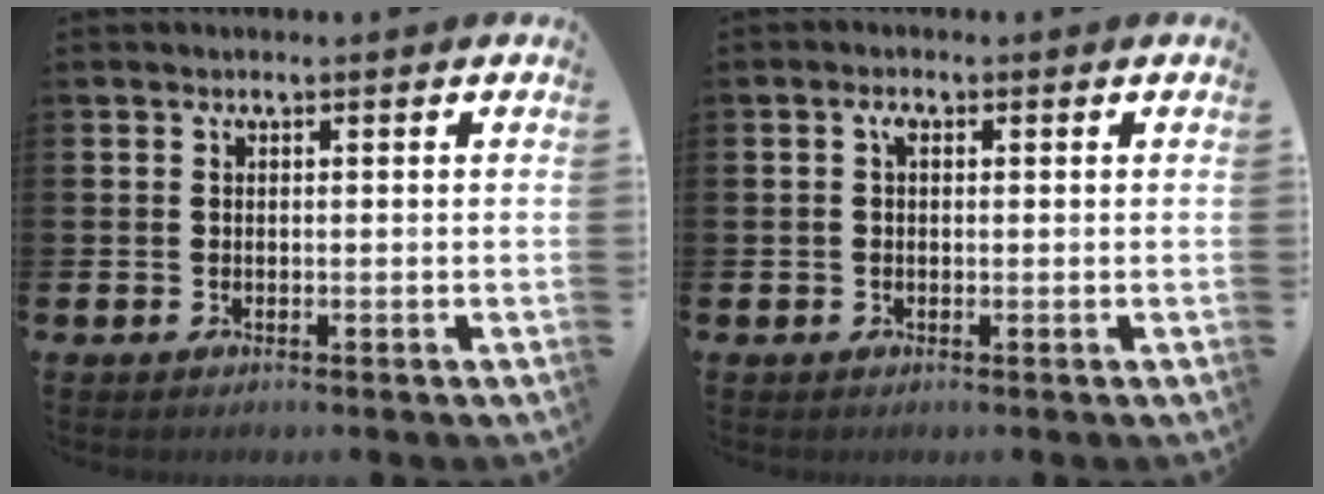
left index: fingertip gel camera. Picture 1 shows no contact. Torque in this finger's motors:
{"motor_torque": [0.05, -0.05, 0.00, 0.02]}